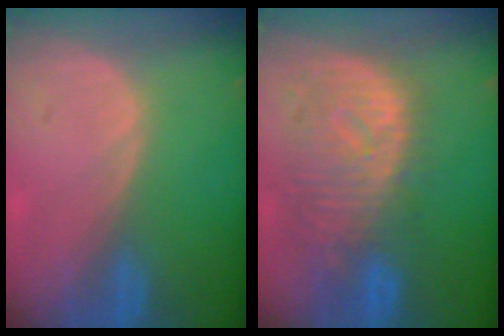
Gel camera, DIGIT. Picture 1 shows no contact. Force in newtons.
{"total": 10.8, "press": 9.6, "slide": 4.9}